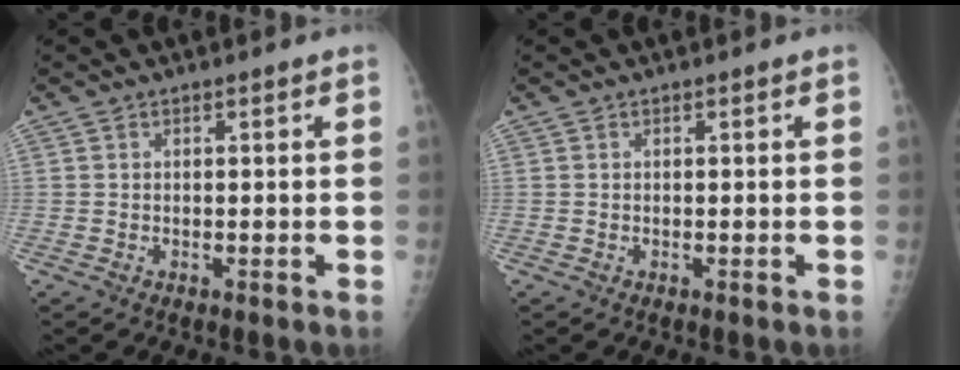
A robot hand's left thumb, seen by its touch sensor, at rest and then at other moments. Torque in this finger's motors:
{"motor_torque": [-0.01, 0.01, 0.00, 0.01, 0.00]}